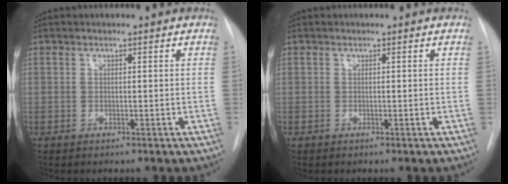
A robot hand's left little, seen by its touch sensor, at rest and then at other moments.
{"total": 0.0}